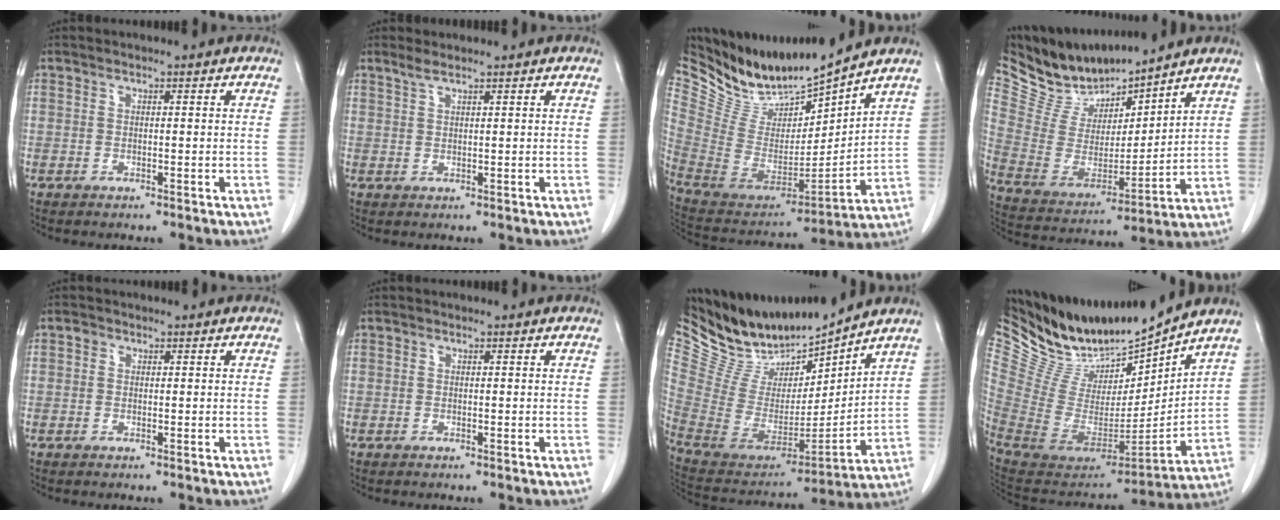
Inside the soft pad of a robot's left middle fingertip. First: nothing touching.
{"total": 1.5, "force": [1.3, 0.0, 0.7], "torque": [-0.017, 0.006, 0.030]}
{"total": 15.8, "force": [14.9, 1.7, 5.1], "torque": [-0.109, -0.034, 0.295]}
{"total": 13.9, "force": [13.0, 2.5, 4.1], "torque": [-0.093, -0.006, 0.260]}
{"total": 0.9, "force": [0.3, 0.8, 0.3], "torque": [-0.003, 0.006, 0.004]}
{"total": 0.0}
{"total": 17.1, "force": [15.9, 2.9, 5.5], "torque": [-0.116, -0.031, 0.305]}
{"total": 20.9, "force": [19.5, 2.5, 7.1], "torque": [-0.147, -0.053, 0.356]}